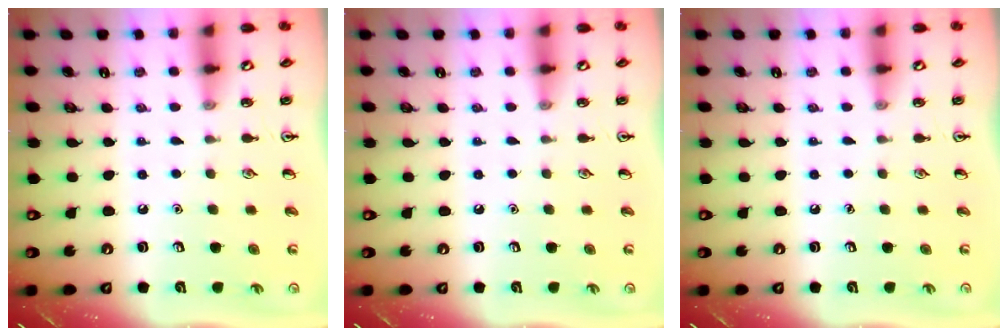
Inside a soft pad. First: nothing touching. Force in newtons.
{"total": 0.0}
{"total": 0.0}